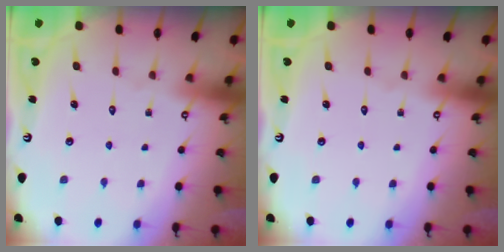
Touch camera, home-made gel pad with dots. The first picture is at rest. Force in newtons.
{"total": 0.0}